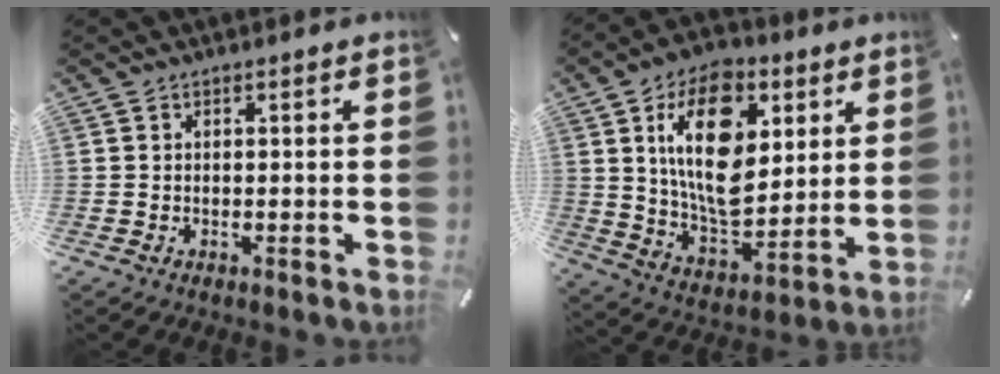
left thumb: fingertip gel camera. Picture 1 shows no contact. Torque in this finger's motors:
{"motor_torque": [2.58, 2.43, 1.52, -1.25, 0.68]}